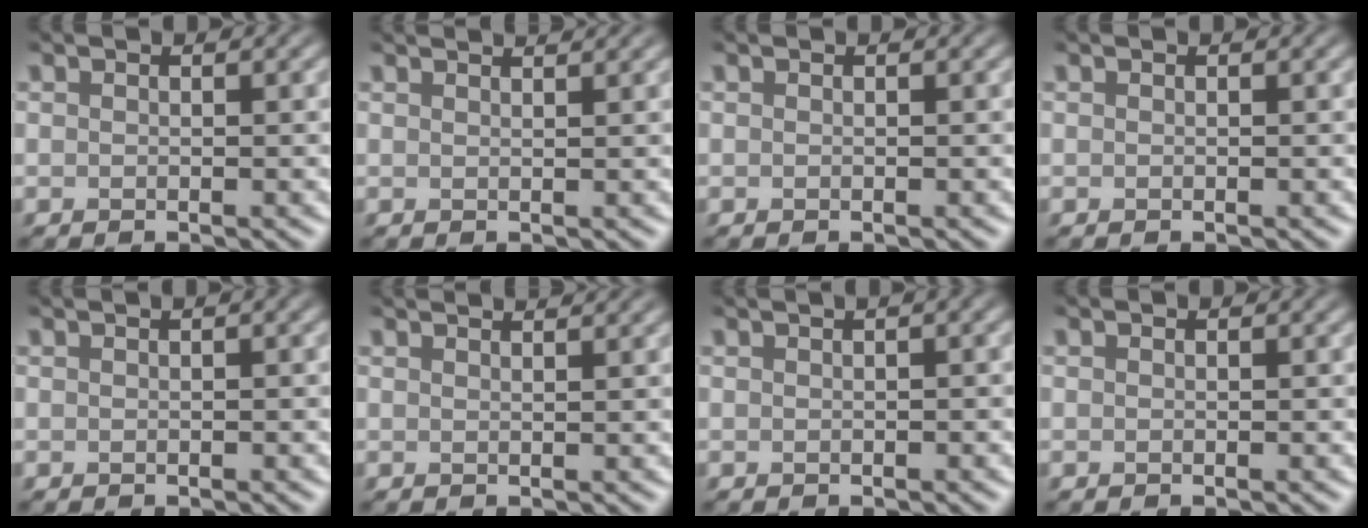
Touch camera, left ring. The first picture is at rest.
{"total": 3.2, "force": [2.5, 1.1, 1.6], "torque": [0.001, 0.015, -0.001]}
{"total": 0.0}
{"total": 0.0}
{"total": 1.1, "force": [0.4, 0.3, 1.0], "torque": [-0.014, 0.008, 0.004]}
{"total": 3.3, "force": [2.7, 1.1, 1.6], "torque": [0.000, 0.017, 0.002]}
{"total": 2.8, "force": [1.0, 1.1, 2.4], "torque": [-0.018, 0.014, 0.004]}
{"total": 0.0}